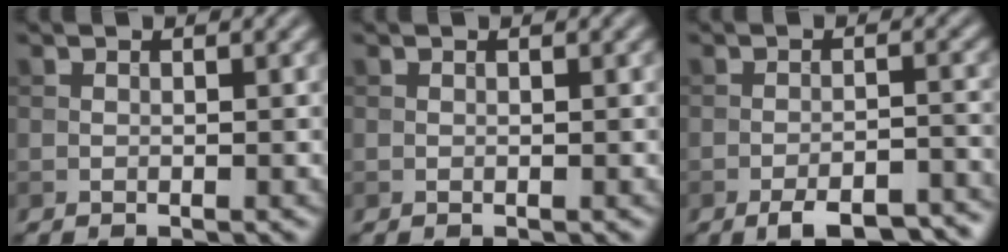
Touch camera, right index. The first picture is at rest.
{"total": 0.0}
{"total": 5.9, "force": [-4.5, 1.7, 3.4], "torque": [-0.053, -0.004, -0.064]}